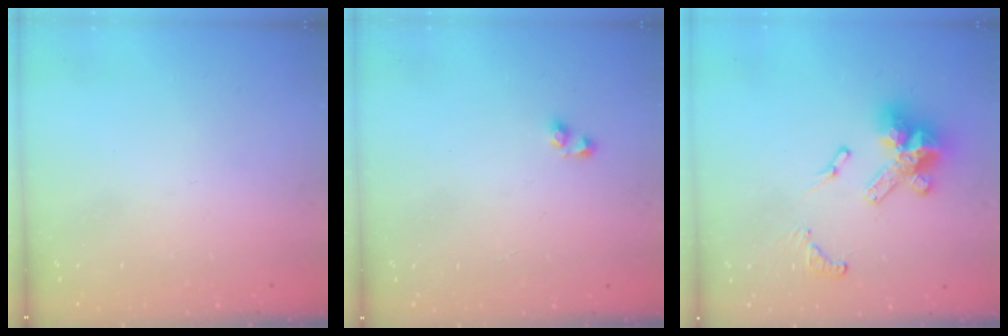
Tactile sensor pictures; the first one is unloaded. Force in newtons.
{"total": 3.1, "press": 3.1, "slide": 0.2}
{"total": 14.1, "press": 14.1, "slide": 0.9}